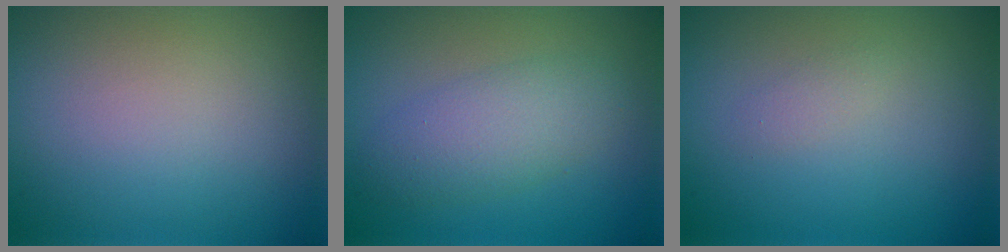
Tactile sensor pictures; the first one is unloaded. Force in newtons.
{"total": 3.7, "press": 3.7, "slide": 0.0}
{"total": 0.7, "press": 0.7, "slide": 0.0}